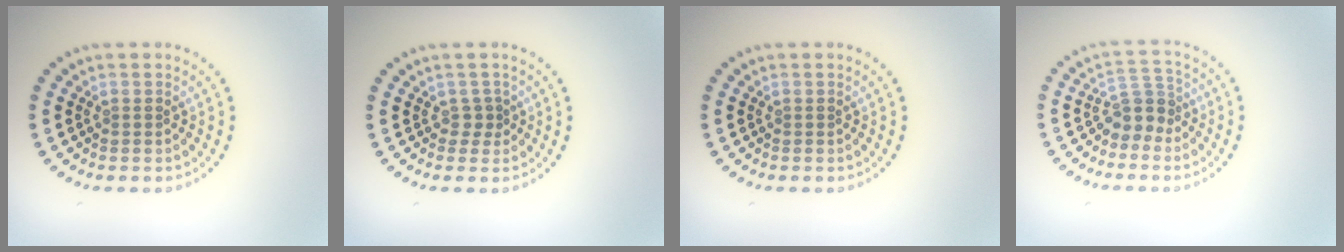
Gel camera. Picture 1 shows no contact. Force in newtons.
{"total": 0.9, "press": 0.7, "slide": 0.5}
{"total": 0.0}
{"total": 2.8, "press": 2.2, "slide": 1.8}